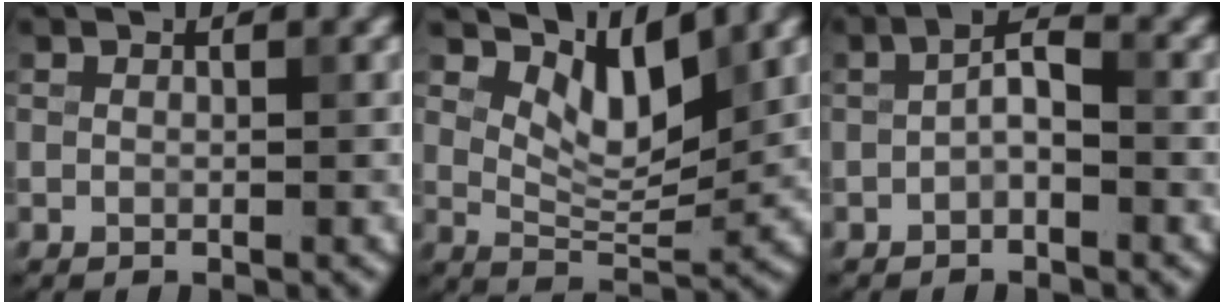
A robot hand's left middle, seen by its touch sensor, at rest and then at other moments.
{"total": 4.9, "force": [3.2, 1.8, 3.3], "torque": [-0.065, -0.010, 0.055]}
{"total": 2.1, "force": [-0.7, 0.8, 1.8], "torque": [-0.034, 0.013, -0.015]}